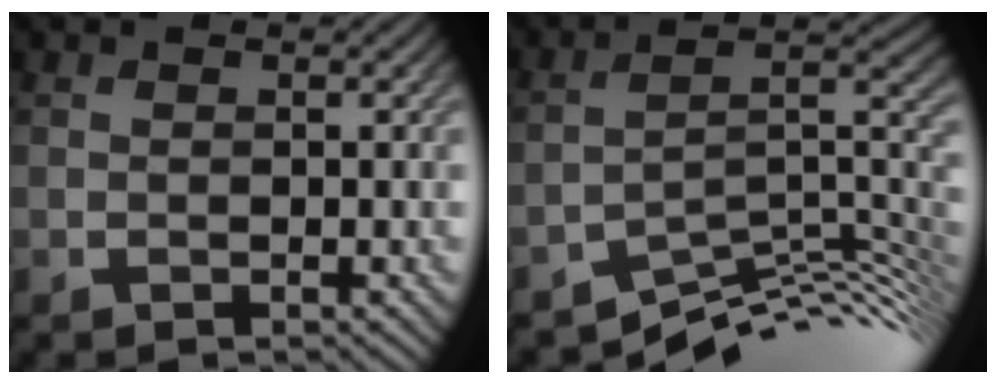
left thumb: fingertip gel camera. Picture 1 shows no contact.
{"total": 10.6, "force": [-8.3, 2.4, 6.1], "torque": [-0.088, 0.002, -0.139]}